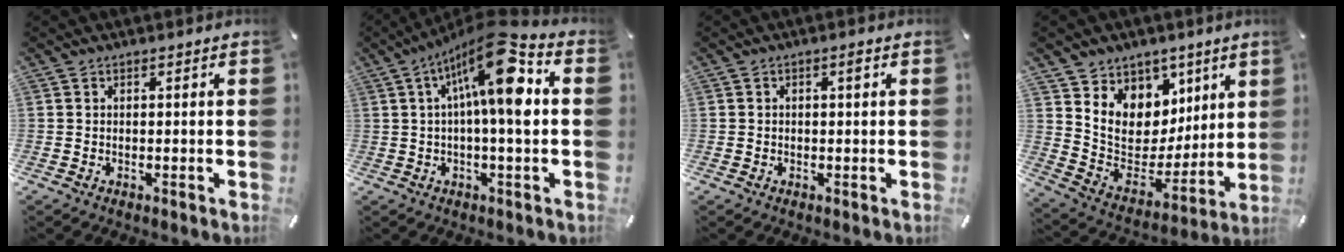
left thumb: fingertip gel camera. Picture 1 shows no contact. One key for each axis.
{"total": 15.8, "fx": 4.0, "fy": 4.2, "fz": 14.7, "tx": -0.252, "ty": -0.022, "tz": 0.056}
{"total": 1.5, "fx": 0.2, "fy": 0.7, "fz": 1.3, "tx": -0.025, "ty": 0.008, "tz": 0.000}
{"total": 9.9, "fx": 4.1, "fy": 9.0, "fz": 0.9, "tx": -0.020, "ty": -0.059, "tz": 0.086}